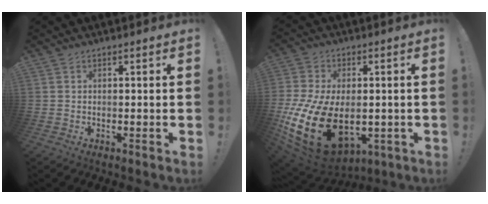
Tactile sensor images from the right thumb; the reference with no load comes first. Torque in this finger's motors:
{"motor_torque": [2.16, 2.79, 1.78, -0.98, 0.73]}